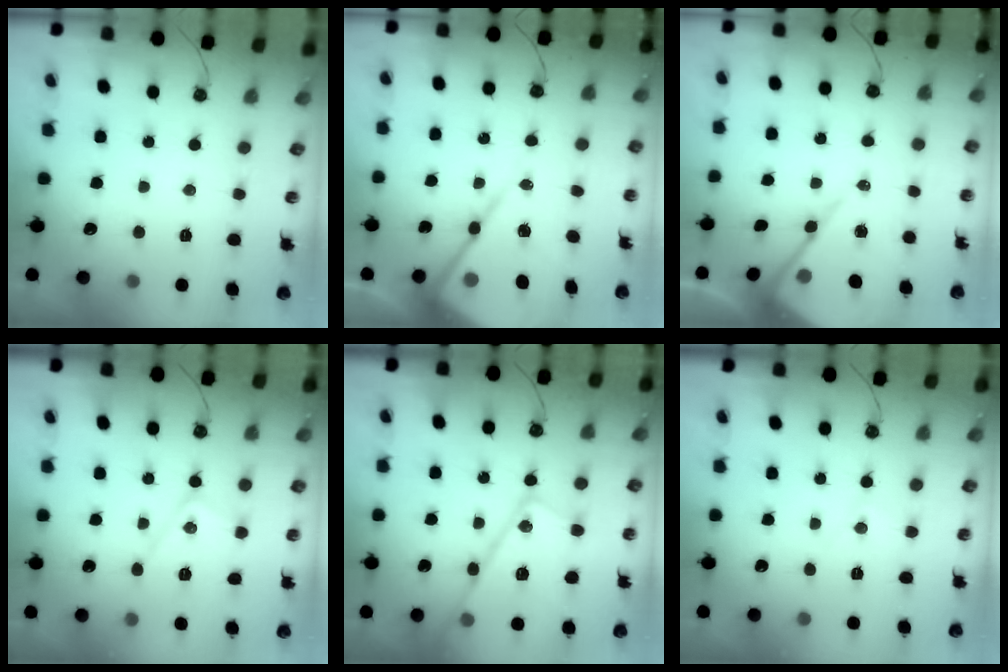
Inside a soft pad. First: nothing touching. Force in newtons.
{"total": 16.8, "press": 16.8, "slide": 1.7}
{"total": 11.9, "press": 11.8, "slide": 1.0}
{"total": 11.0, "press": 11.0, "slide": 0.5}
{"total": 19.1, "press": 19.0, "slide": 1.4}
{"total": 5.3, "press": 5.3, "slide": 0.3}